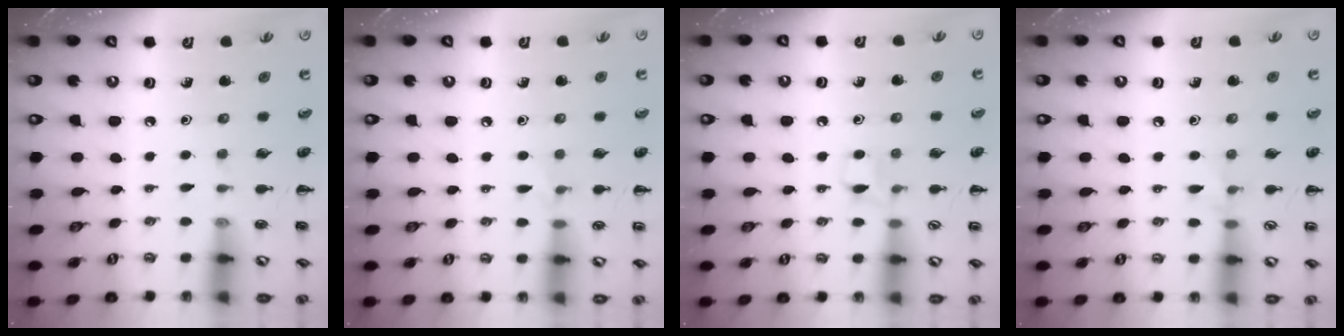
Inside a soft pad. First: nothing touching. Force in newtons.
{"total": 4.2, "press": 4.0, "slide": 1.4}
{"total": 4.0, "press": 3.7, "slide": 1.5}
{"total": 4.6, "press": 4.4, "slide": 1.5}